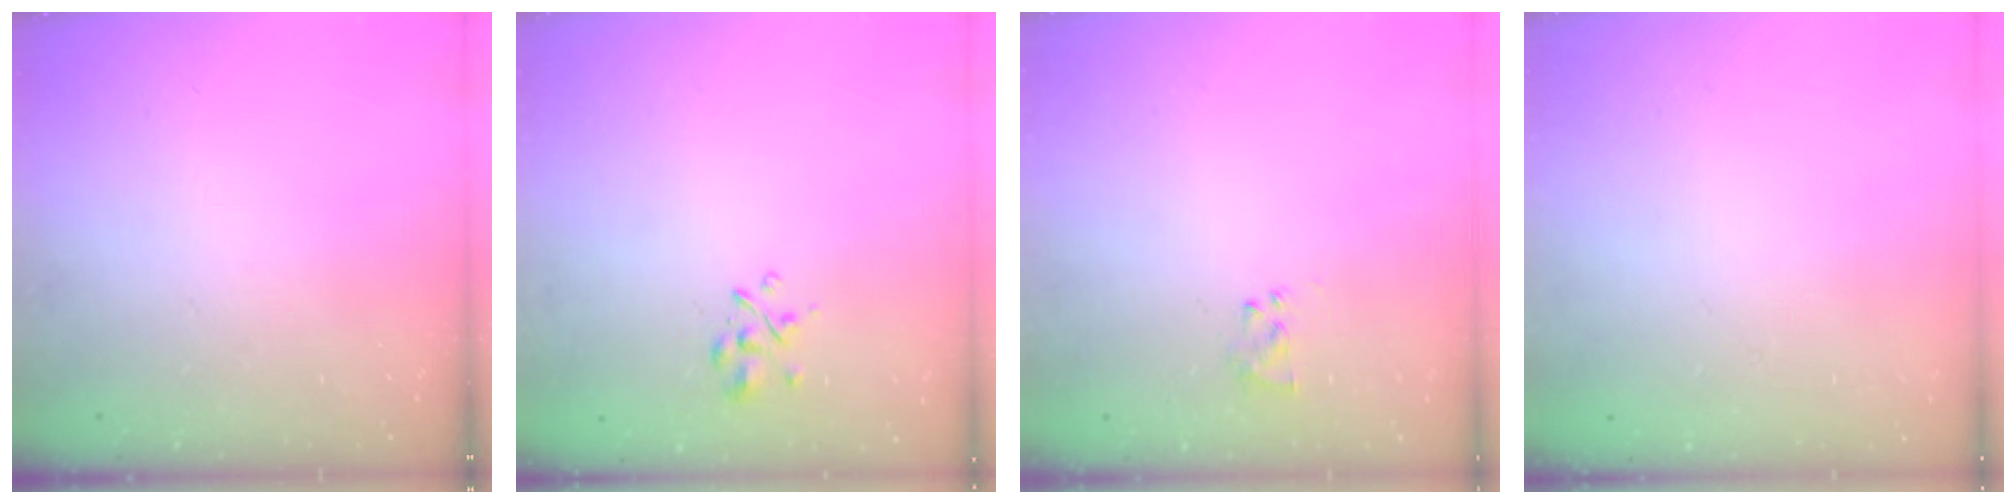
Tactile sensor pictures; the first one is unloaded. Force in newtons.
{"total": 2.7, "press": 2.5, "slide": 1.0}
{"total": 2.3, "press": 2.1, "slide": 0.9}
{"total": 1.8, "press": 1.8, "slide": 0.2}